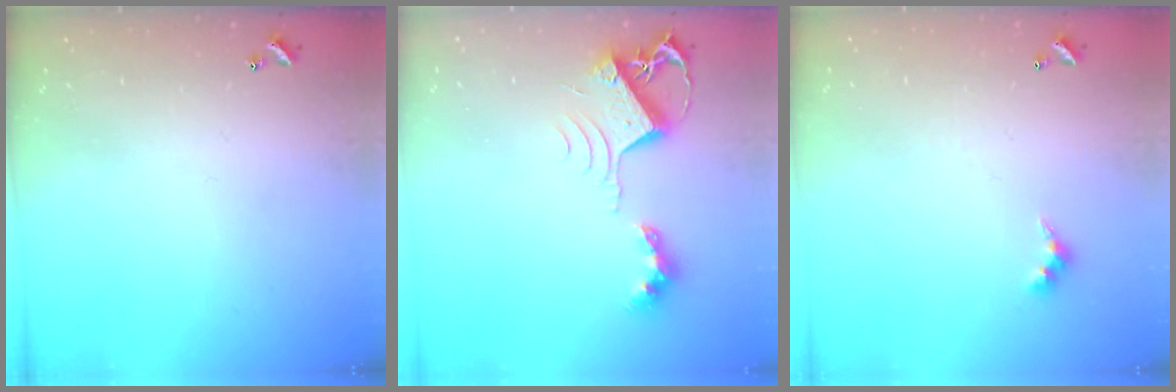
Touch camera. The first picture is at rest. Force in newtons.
{"total": 10.1, "press": 10.1, "slide": 0.9}
{"total": 2.4, "press": 2.4, "slide": 0.5}